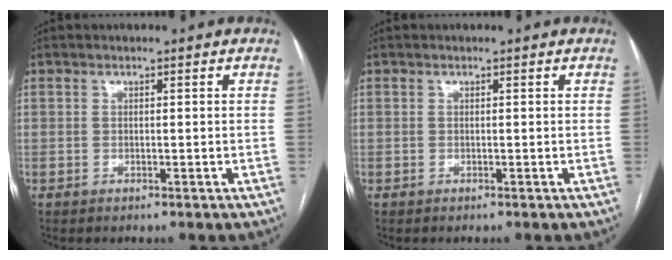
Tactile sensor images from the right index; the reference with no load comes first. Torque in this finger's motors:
{"motor_torque": [0.01, 0.00, 0.00, 0.00]}